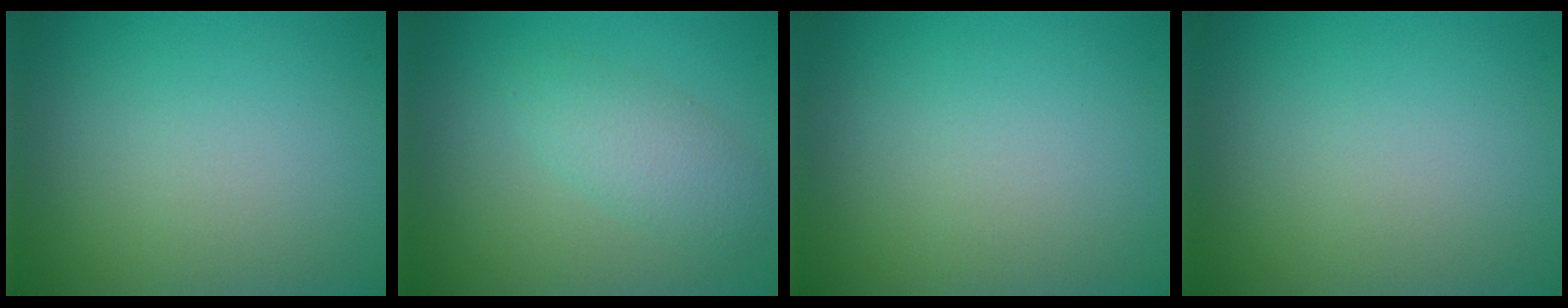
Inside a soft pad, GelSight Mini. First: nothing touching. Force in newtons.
{"total": 2.8, "press": 2.8, "slide": 0.1}
{"total": 0.0}
{"total": 0.0}